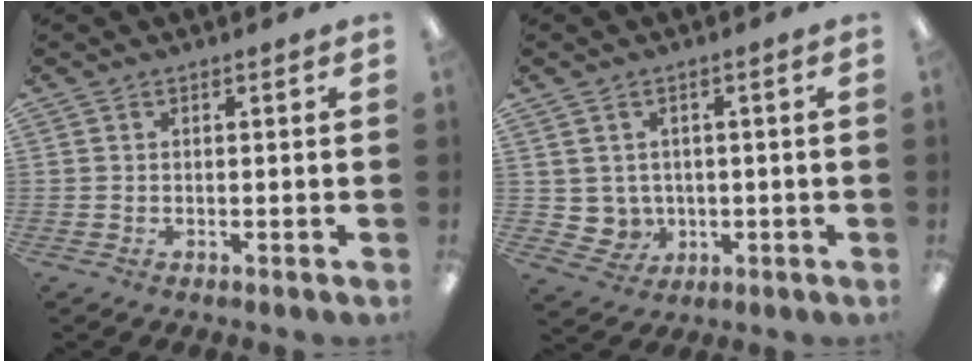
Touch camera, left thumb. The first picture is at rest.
{"total": 4.3, "force": [1.4, 4.1, 0.4], "torque": [-0.015, -0.005, 0.030]}